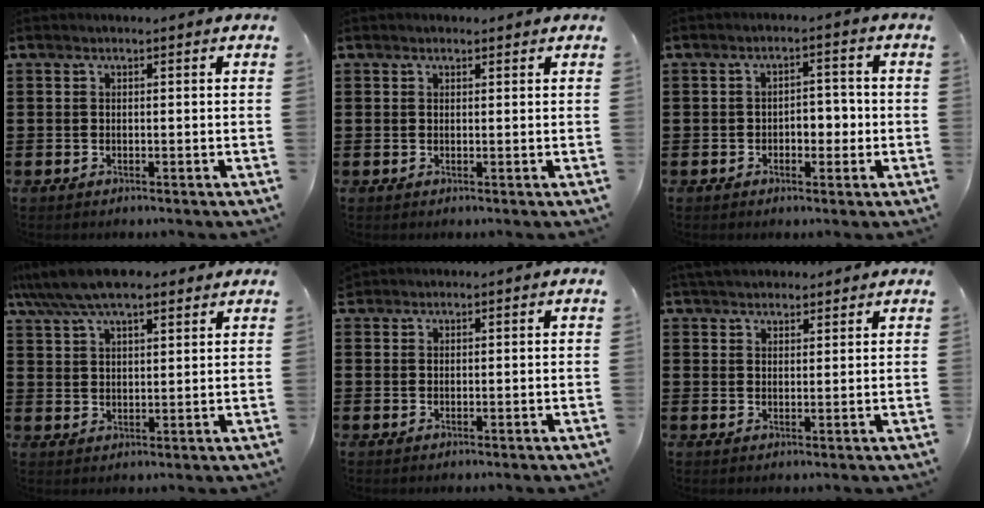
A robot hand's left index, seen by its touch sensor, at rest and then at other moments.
{"total": 0.7, "force": [0.7, 0.3, 0.2], "torque": [-0.005, 0.002, 0.013]}
{"total": 3.7, "force": [-1.0, 2.3, 2.7], "torque": [-0.039, 0.002, -0.027]}
{"total": 7.5, "force": [6.4, 2.0, 3.4], "torque": [-0.085, -0.012, 0.117]}
{"total": 1.0, "force": [0.9, 0.3, 0.1], "torque": [-0.004, 0.002, 0.018]}
{"total": 3.4, "force": [3.3, 0.8, 0.5], "torque": [-0.019, -0.003, 0.064]}